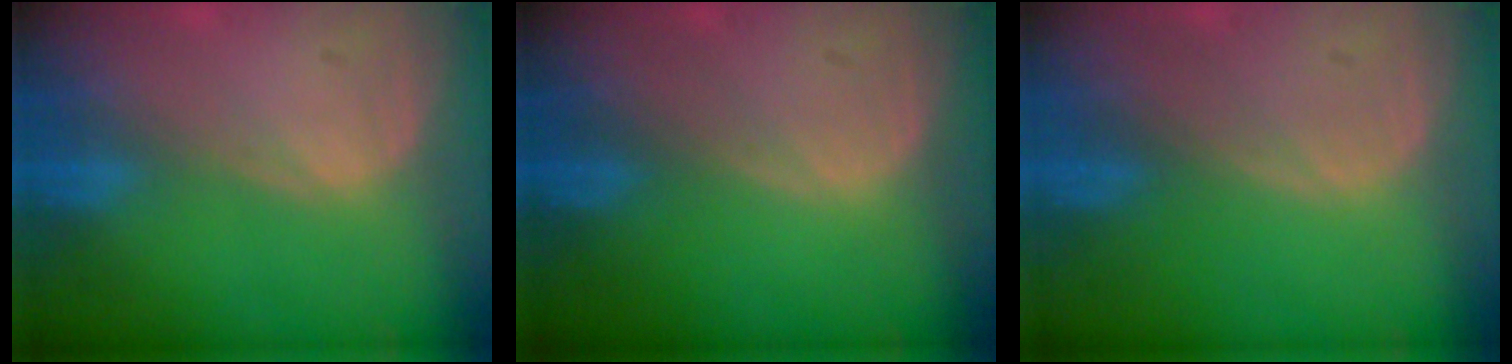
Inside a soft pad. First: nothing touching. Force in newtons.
{"total": 0.0}
{"total": 0.0}